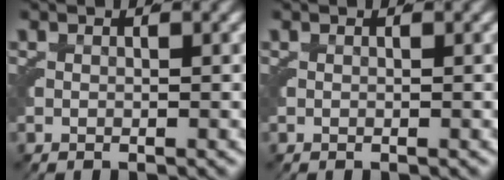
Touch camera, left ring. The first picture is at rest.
{"total": 0.0}